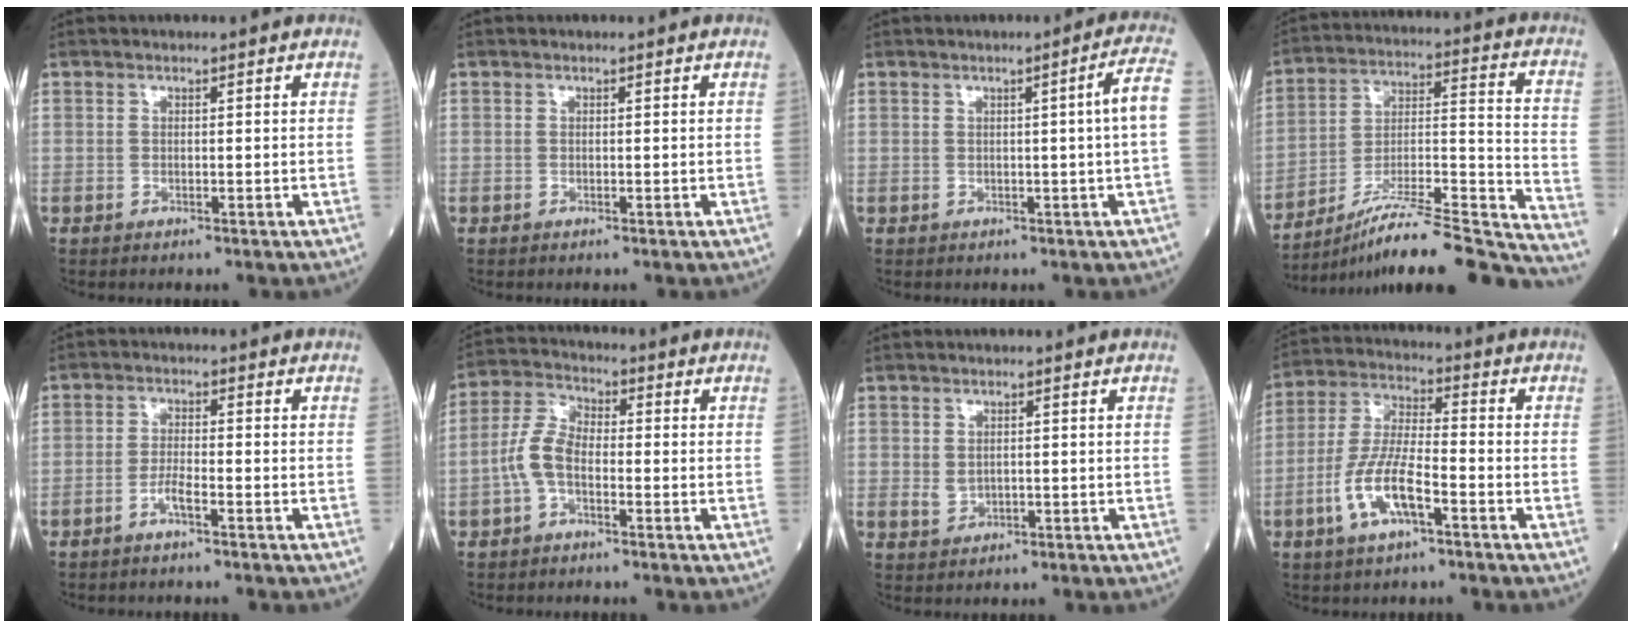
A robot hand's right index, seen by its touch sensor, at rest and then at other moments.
{"total": 0.0}
{"total": 4.2, "force": [0.0, -1.1, 4.1], "torque": [-0.053, 0.000, 0.001]}
{"total": 25.5, "force": [-22.7, 0.6, 11.6], "torque": [-0.132, 0.006, -0.352]}
{"total": 2.5, "force": [-1.7, 0.1, 1.9], "torque": [-0.037, 0.001, -0.034]}
{"total": 5.7, "force": [-1.7, 2.9, 4.6], "torque": [-0.105, 0.012, -0.040]}
{"total": 1.8, "force": [0.2, 1.3, 1.2], "torque": [-0.026, -0.001, 0.011]}
{"total": 9.6, "force": [-4.0, 2.6, 8.3], "torque": [-0.174, 0.001, -0.076]}